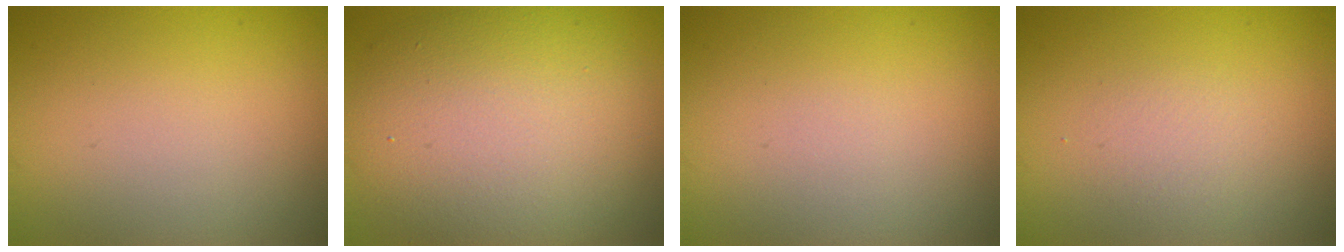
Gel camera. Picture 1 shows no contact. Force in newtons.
{"total": 10.3, "press": 10.3, "slide": 0.5}
{"total": 0.0}
{"total": 1.4, "press": 1.4, "slide": 0.0}